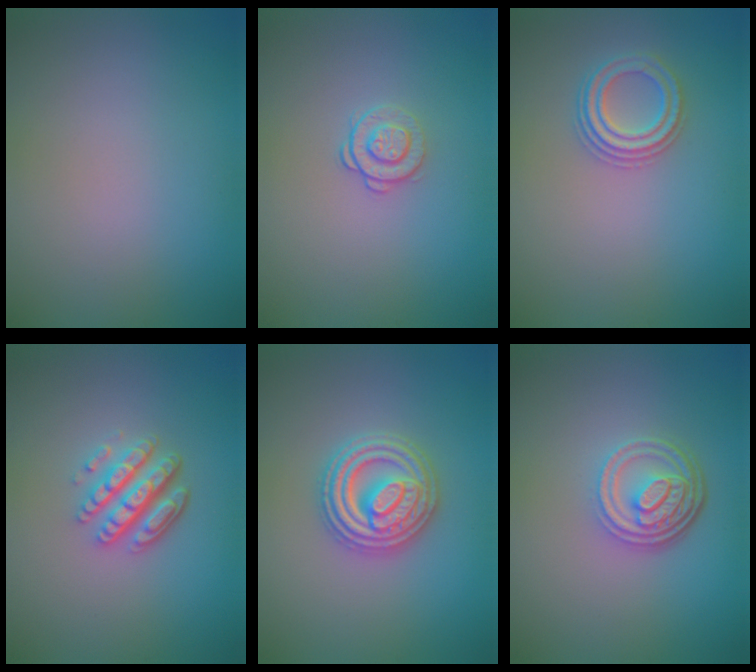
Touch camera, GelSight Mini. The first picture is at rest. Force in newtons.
{"total": 1.6, "press": 1.2, "slide": 1.0}
{"total": 2.5, "press": 2.4, "slide": 0.4}
{"total": 4.4, "press": 3.3, "slide": 2.9}
{"total": 4.5, "press": 4.5, "slide": 0.6}
{"total": 4.7, "press": 3.4, "slide": 3.3}